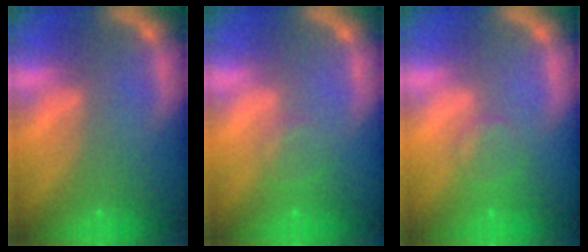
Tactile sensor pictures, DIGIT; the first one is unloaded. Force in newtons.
{"total": 2.0}
{"total": 2.4}